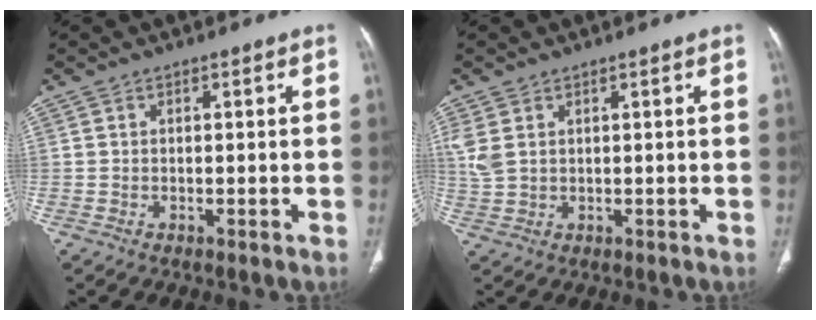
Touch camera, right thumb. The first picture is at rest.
{"total": 3.7, "force": [1.4, 2.4, 2.5], "torque": [-0.072, 0.004, 0.039]}